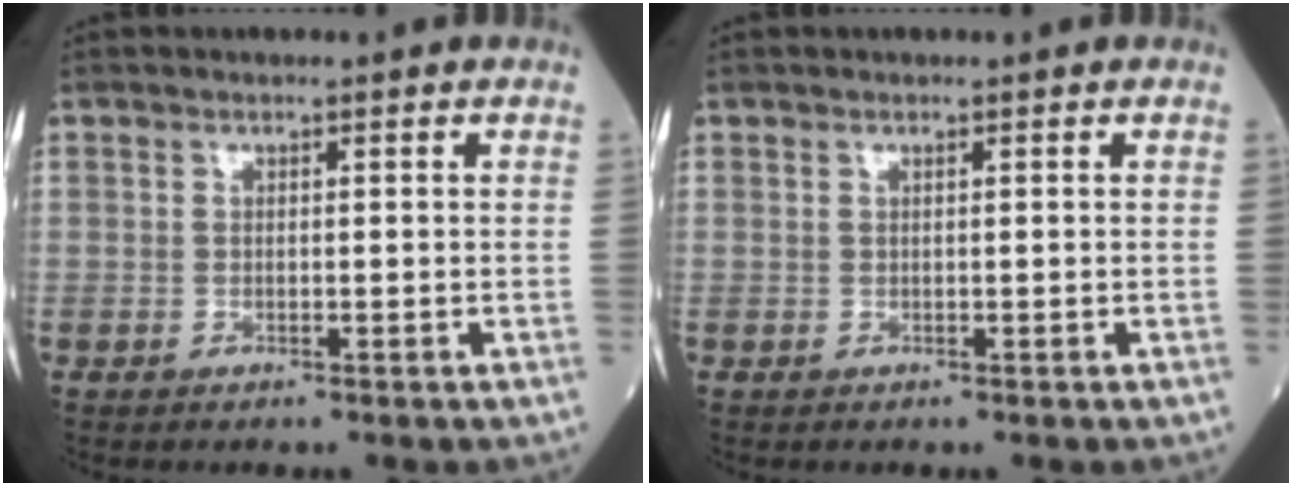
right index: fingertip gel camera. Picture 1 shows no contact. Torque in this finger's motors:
{"motor_torque": [-0.14, -0.09, -0.04, -0.01]}